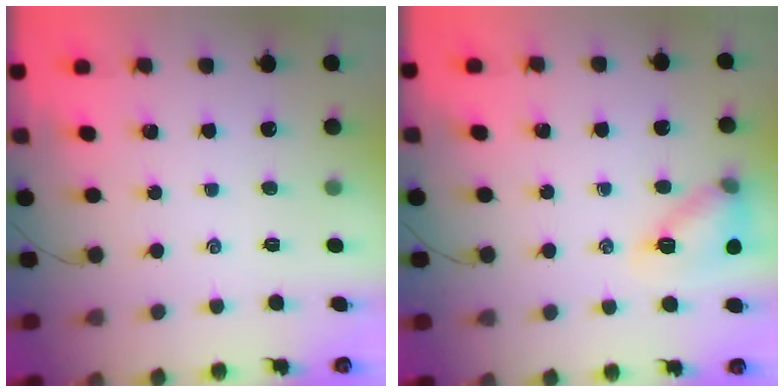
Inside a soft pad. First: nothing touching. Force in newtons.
{"total": 13.1, "press": 13.1, "slide": 1.1}